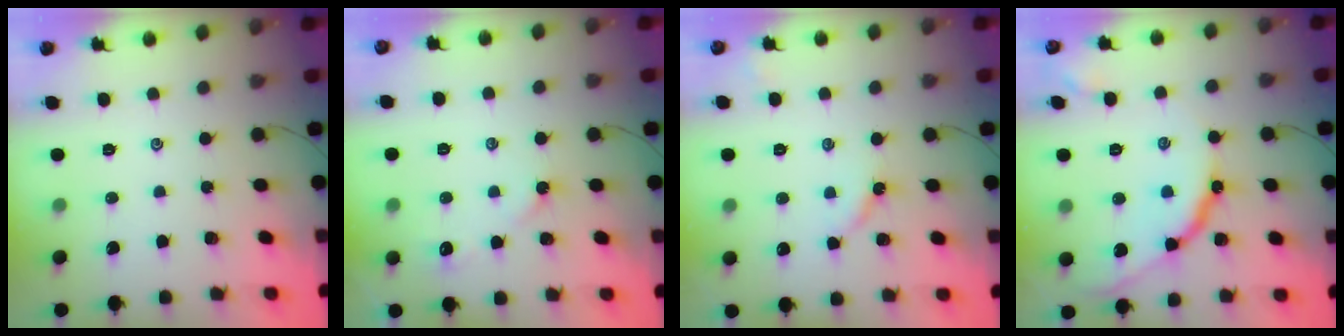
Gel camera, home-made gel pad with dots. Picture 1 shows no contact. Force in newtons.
{"total": 2.9, "press": 2.9, "slide": 0.5}
{"total": 2.8, "press": 2.8, "slide": 0.4}
{"total": 10.2, "press": 10.2, "slide": 0.3}